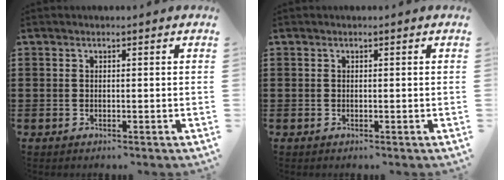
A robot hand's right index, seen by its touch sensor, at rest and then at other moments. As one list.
[{"total": 0.0}]